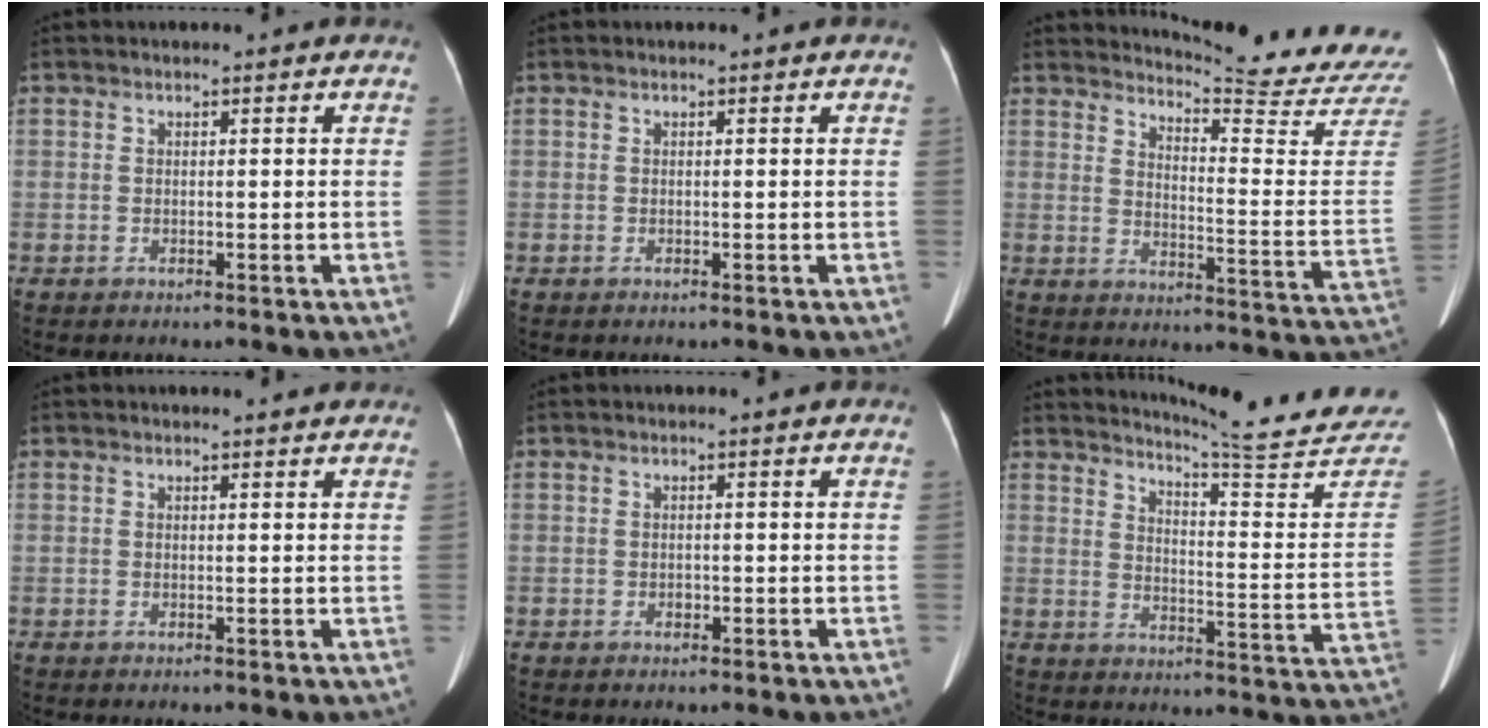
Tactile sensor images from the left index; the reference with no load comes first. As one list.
[{"total": 0.0}, {"total": 18.7, "force": [18.4, -1.6, 2.9], "torque": [-0.051, -0.158, 0.206]}, {"total": 1.1, "force": [1.1, 0.2, 0.1], "torque": [-0.015, 0.000, 0.011]}, {"total": 0.6, "force": [-0.2, 0.5, 0.2], "torque": [-0.007, 0.002, -0.002]}, {"total": 21.1, "force": [20.5, -0.8, 5.2], "torque": [-0.079, -0.143, 0.241]}]